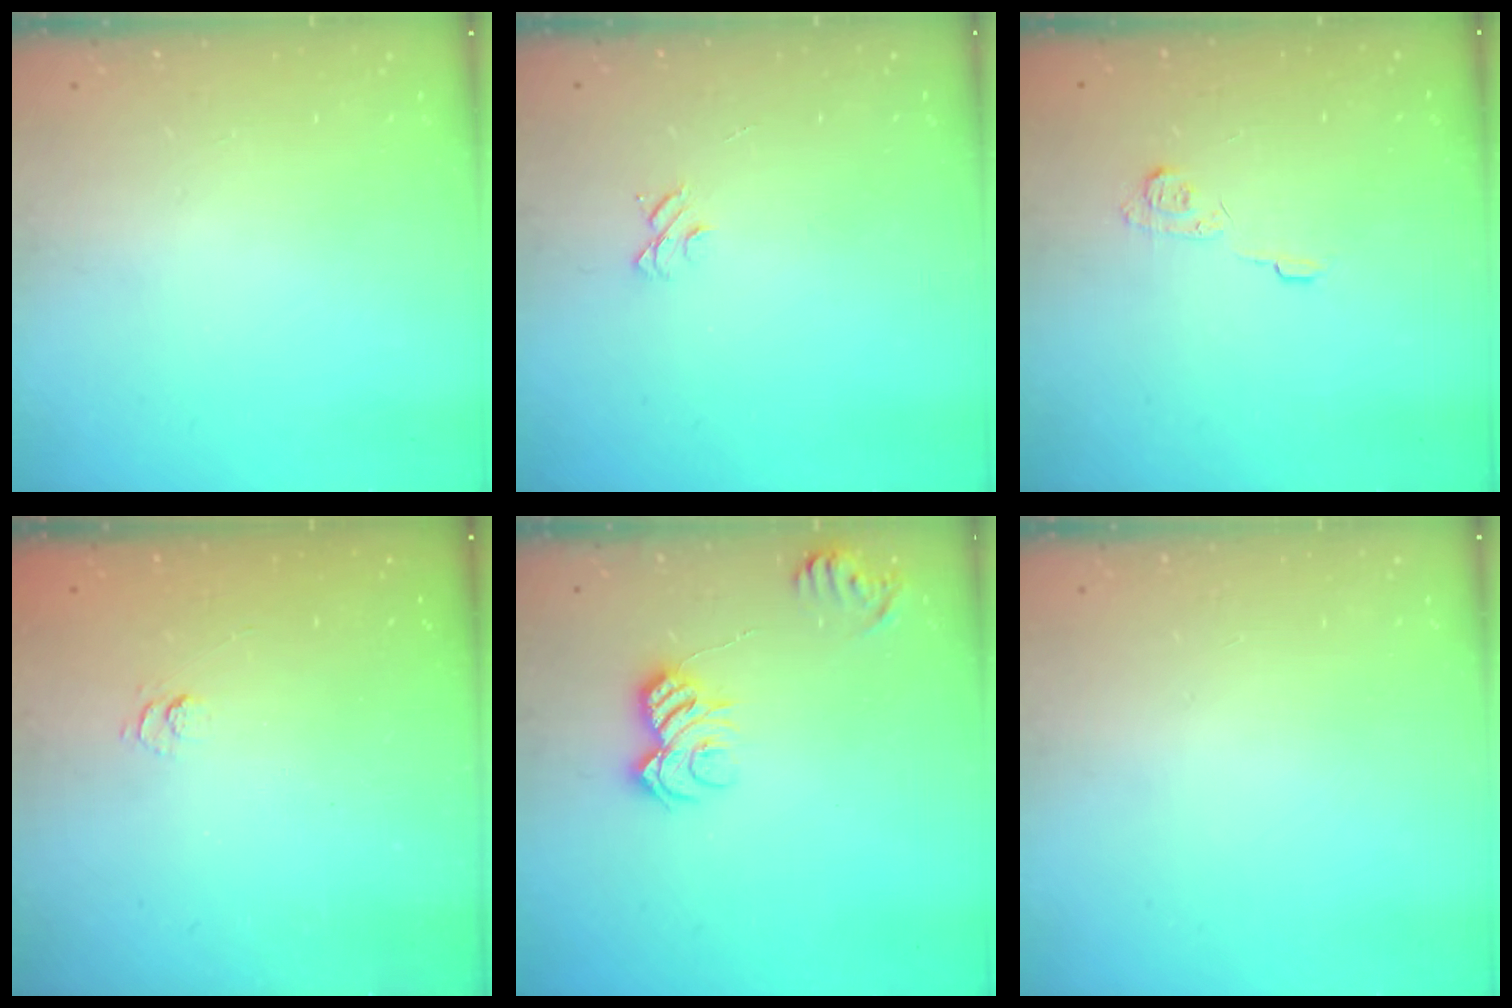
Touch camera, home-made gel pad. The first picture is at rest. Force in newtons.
{"total": 4.0, "press": 4.0, "slide": 0.3}
{"total": 6.2, "press": 6.2, "slide": 0.5}
{"total": 2.7, "press": 2.2, "slide": 1.5}
{"total": 8.6, "press": 8.6, "slide": 0.0}
{"total": 0.0}